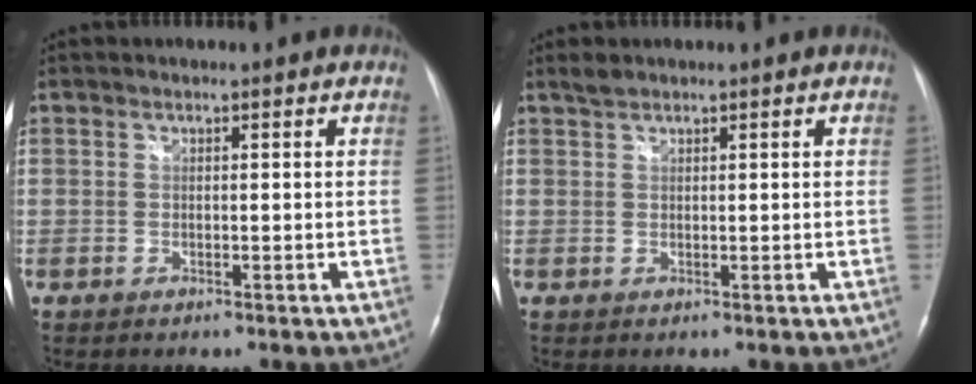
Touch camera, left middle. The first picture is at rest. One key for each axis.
{"total": 1.1, "fx": 1.0, "fy": 0.5, "fz": 0.3, "tx": -0.006, "ty": 0.007, "tz": 0.019}